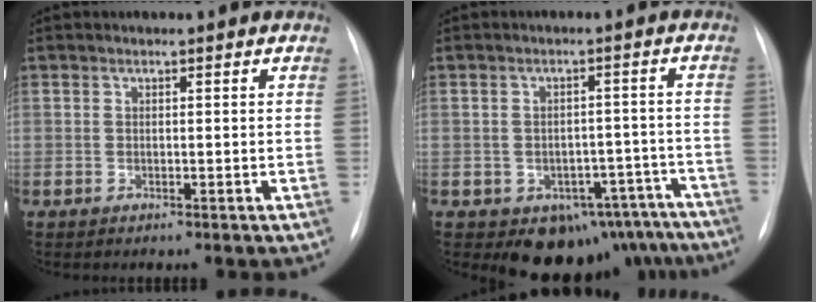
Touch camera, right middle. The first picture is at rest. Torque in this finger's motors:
{"motor_torque": [0.63, -0.64, 0.12, 0.05]}